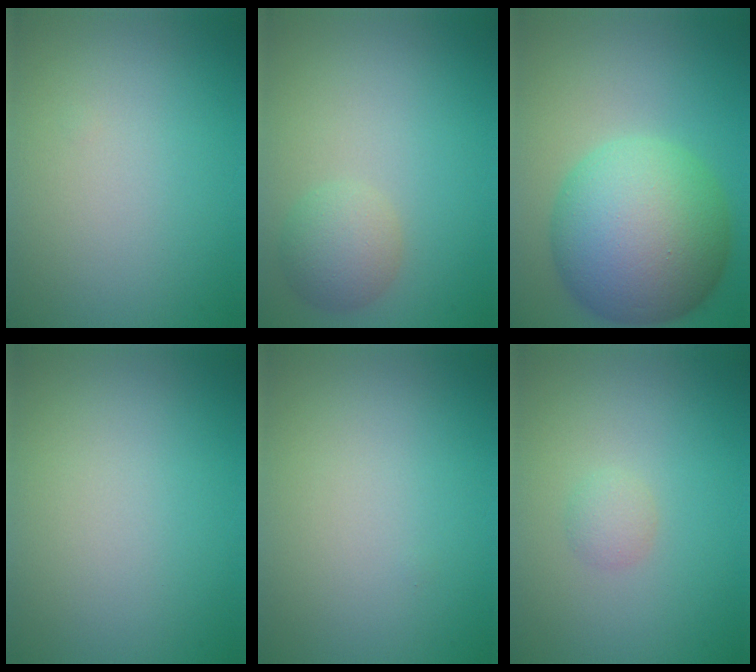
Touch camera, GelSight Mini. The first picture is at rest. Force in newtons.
{"total": 2.7, "press": 2.7, "slide": 0.1}
{"total": 11.9, "press": 11.9, "slide": 0.2}
{"total": 0.0}
{"total": 0.0}
{"total": 1.1, "press": 1.1, "slide": 0.1}